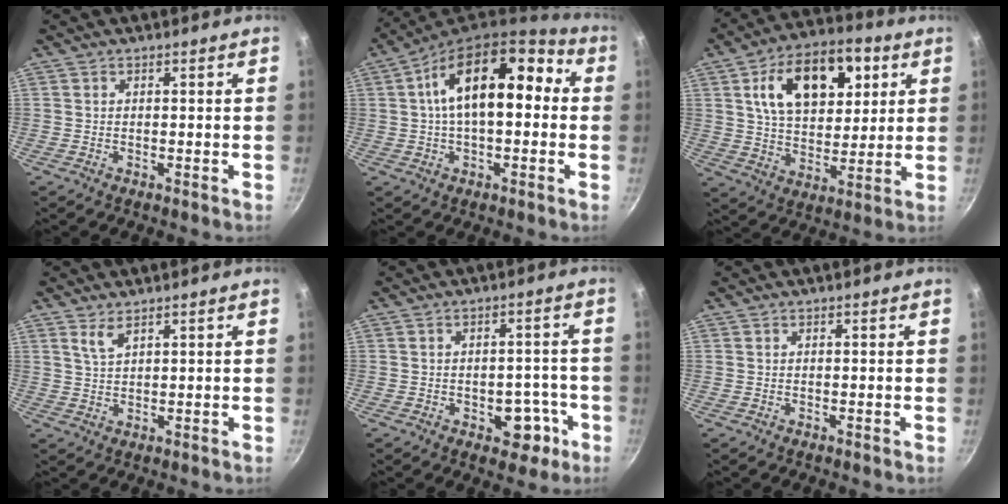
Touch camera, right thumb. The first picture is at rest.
{"total": 18.7, "force": [2.9, 9.8, 15.7], "torque": [-0.230, 0.041, 0.034]}
{"total": 19.2, "force": [6.8, 11.3, 14.0], "torque": [-0.184, -0.007, 0.111]}
{"total": 2.6, "force": [1.9, 0.9, 1.7], "torque": [-0.034, -0.010, 0.044]}
{"total": 6.9, "force": [-3.0, 4.3, 4.4], "torque": [-0.021, 0.031, -0.032]}
{"total": 0.0}